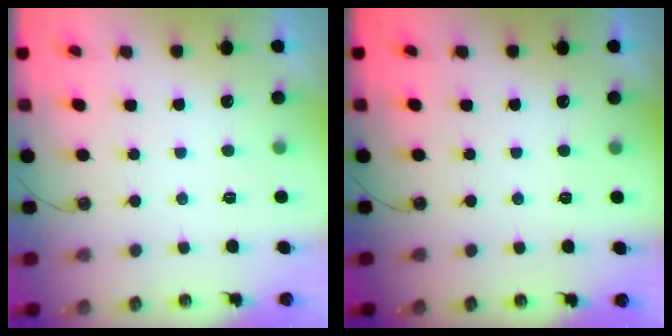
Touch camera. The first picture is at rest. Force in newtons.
{"total": 0.0}